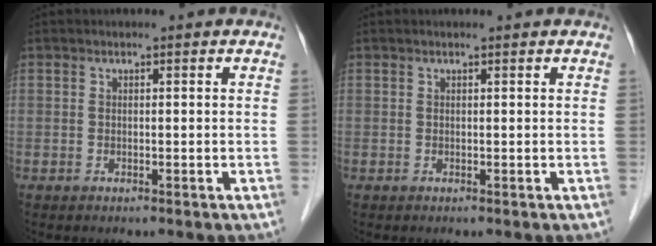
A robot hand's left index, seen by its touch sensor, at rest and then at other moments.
{"total": 0.6, "force": [0.6, 0.0, 0.2], "torque": [-0.006, 0.005, 0.009]}